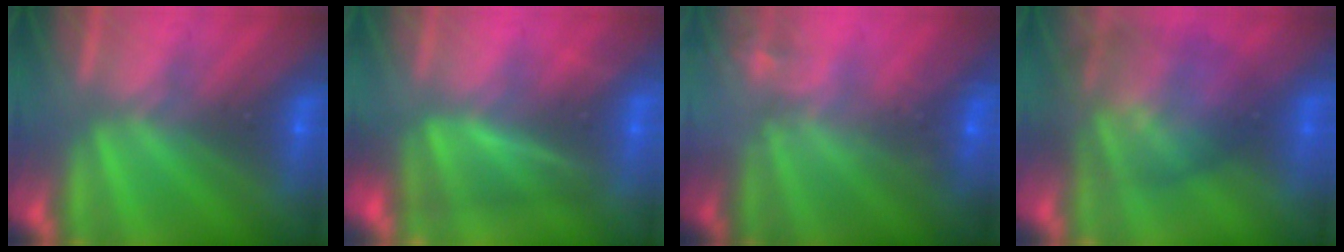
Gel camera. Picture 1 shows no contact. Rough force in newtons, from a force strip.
{"total": 4.4}
{"total": 2.1}
{"total": 8.7}